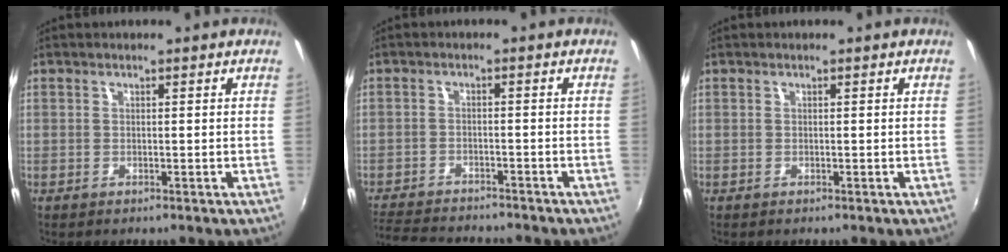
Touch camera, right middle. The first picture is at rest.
{"total": 11.1, "force": [-10.1, 2.4, 3.9], "torque": [-0.104, -0.013, -0.164]}
{"total": 0.0}